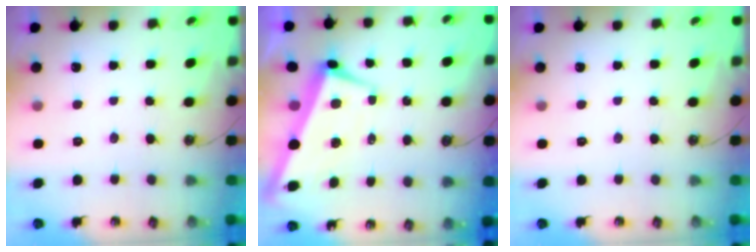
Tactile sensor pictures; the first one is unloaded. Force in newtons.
{"total": 1.2, "press": 0.3, "slide": 1.1}
{"total": 0.0}